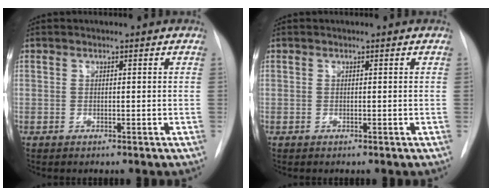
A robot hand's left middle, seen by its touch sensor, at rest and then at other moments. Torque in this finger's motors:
{"motor_torque": [0.00, 0.00, 0.00, 0.01]}